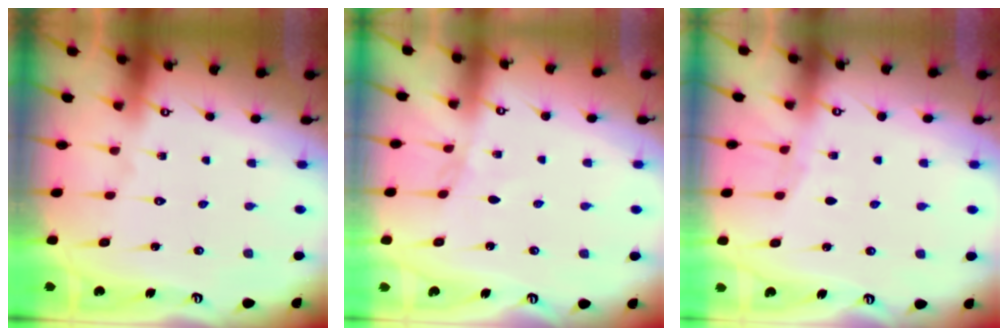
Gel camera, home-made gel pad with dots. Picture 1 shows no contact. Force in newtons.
{"total": 2.9, "press": 2.9, "slide": 0.4}
{"total": 4.2, "press": 4.2, "slide": 0.4}